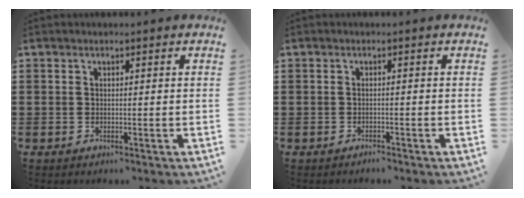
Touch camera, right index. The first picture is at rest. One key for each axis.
{"total": 0.7, "fx": -0.6, "fy": 0.0, "fz": 0.1, "tx": -0.006, "ty": -0.003, "tz": -0.013}